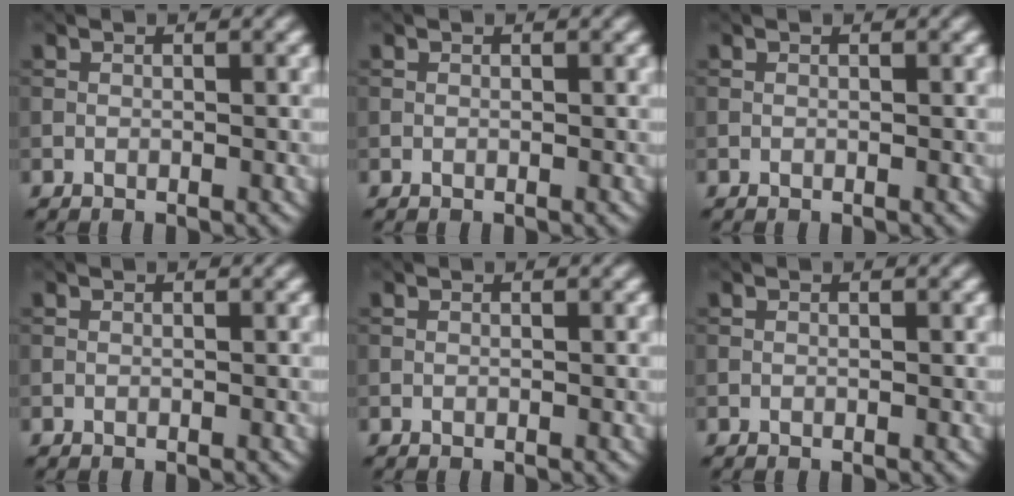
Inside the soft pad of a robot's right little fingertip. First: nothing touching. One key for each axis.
{"total": 0.0}
{"total": 0.0}
{"total": 0.0}
{"total": 0.0}
{"total": 0.0}